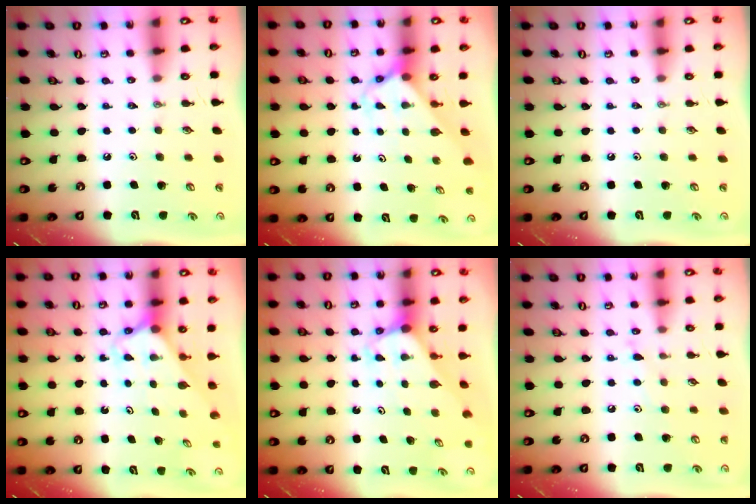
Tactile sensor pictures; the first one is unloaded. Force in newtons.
{"total": 2.6, "press": 2.6, "slide": 0.1}
{"total": 0.0}
{"total": 2.5, "press": 2.5, "slide": 0.1}
{"total": 3.0, "press": 3.0, "slide": 0.2}
{"total": 7.6, "press": 7.6, "slide": 0.6}